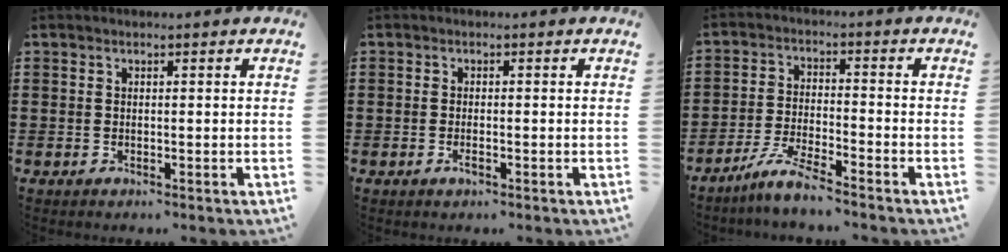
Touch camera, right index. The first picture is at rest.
{"total": 0.9, "force": [-0.5, 0.1, 0.7], "torque": [-0.021, -0.008, -0.009]}
{"total": 5.3, "force": [-4.7, -0.1, 2.3], "torque": [-0.061, -0.011, -0.095]}